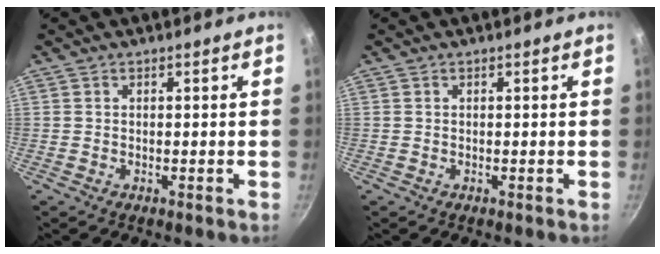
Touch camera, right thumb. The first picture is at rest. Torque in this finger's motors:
{"motor_torque": [-0.09, 0.04, 0.07, 0.05, 0.00]}